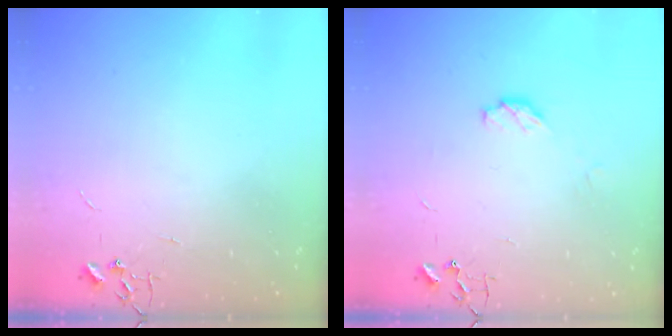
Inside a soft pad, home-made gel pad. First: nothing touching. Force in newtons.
{"total": 4.8, "press": 4.8, "slide": 0.3}